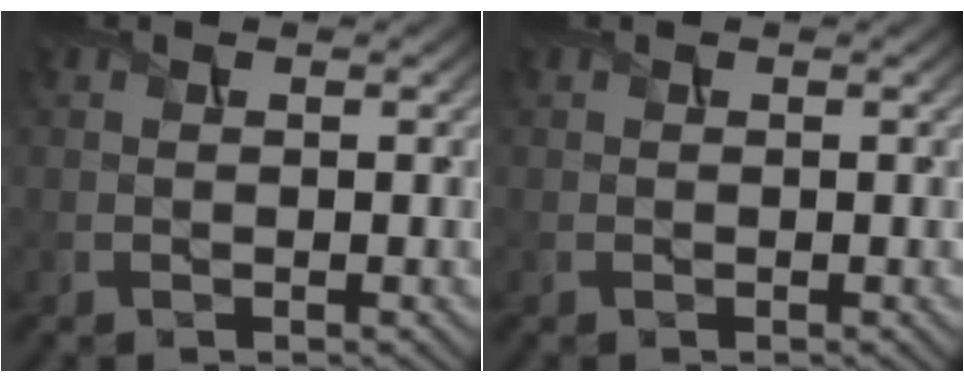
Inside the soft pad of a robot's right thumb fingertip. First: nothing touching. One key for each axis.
{"total": 0.0}